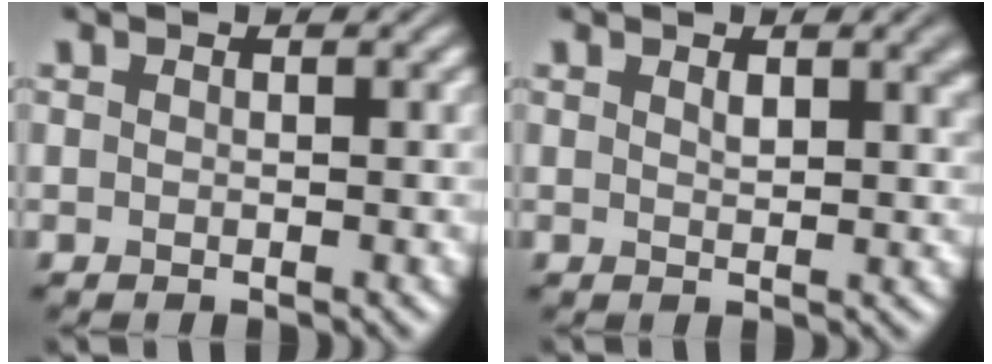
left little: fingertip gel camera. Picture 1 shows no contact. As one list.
[{"total": 2.6, "force": [1.4, 0.9, 2.0], "torque": [-0.025, 0.001, 0.024]}]